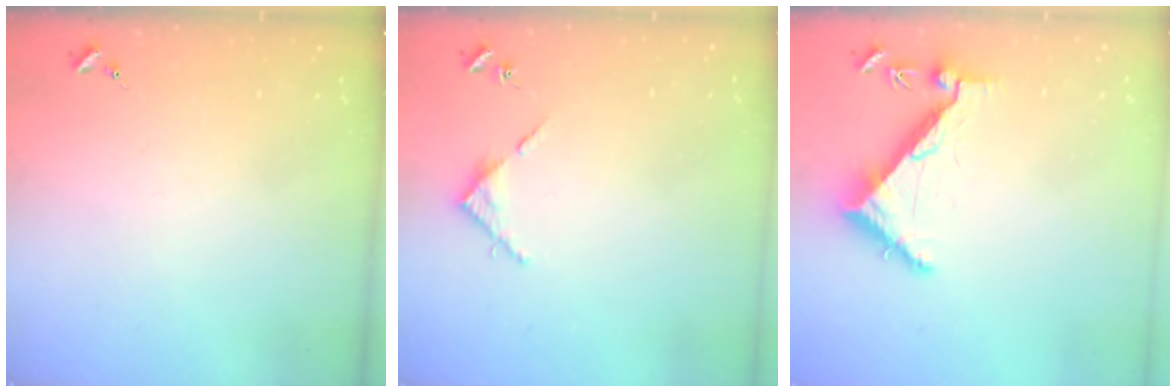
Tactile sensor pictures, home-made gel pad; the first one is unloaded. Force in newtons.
{"total": 4.7, "press": 4.7, "slide": 0.2}
{"total": 6.7, "press": 6.7, "slide": 0.8}